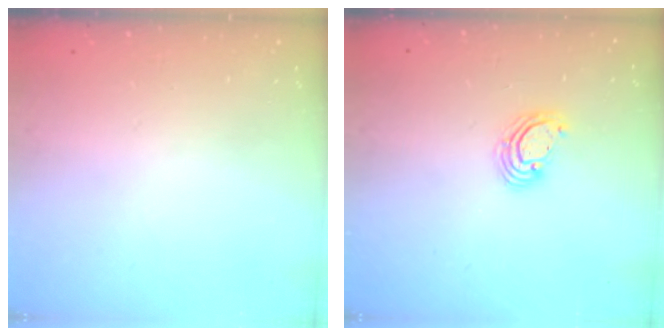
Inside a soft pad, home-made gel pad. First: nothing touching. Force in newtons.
{"total": 3.5, "press": 3.5, "slide": 0.3}